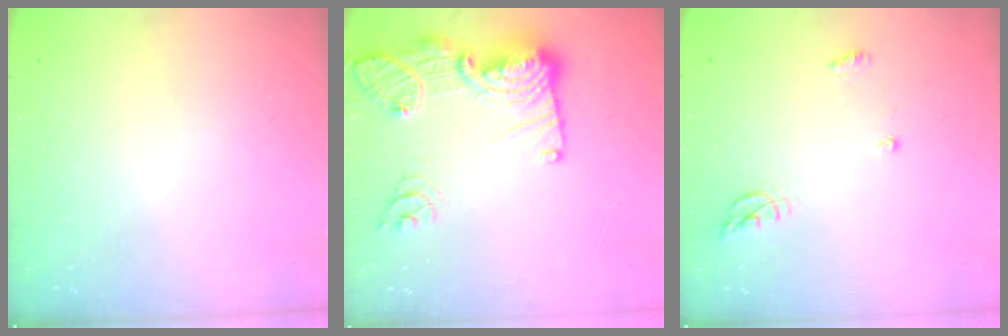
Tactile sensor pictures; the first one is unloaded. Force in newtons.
{"total": 18.4, "press": 18.3, "slide": 1.7}
{"total": 6.5, "press": 6.5, "slide": 0.1}